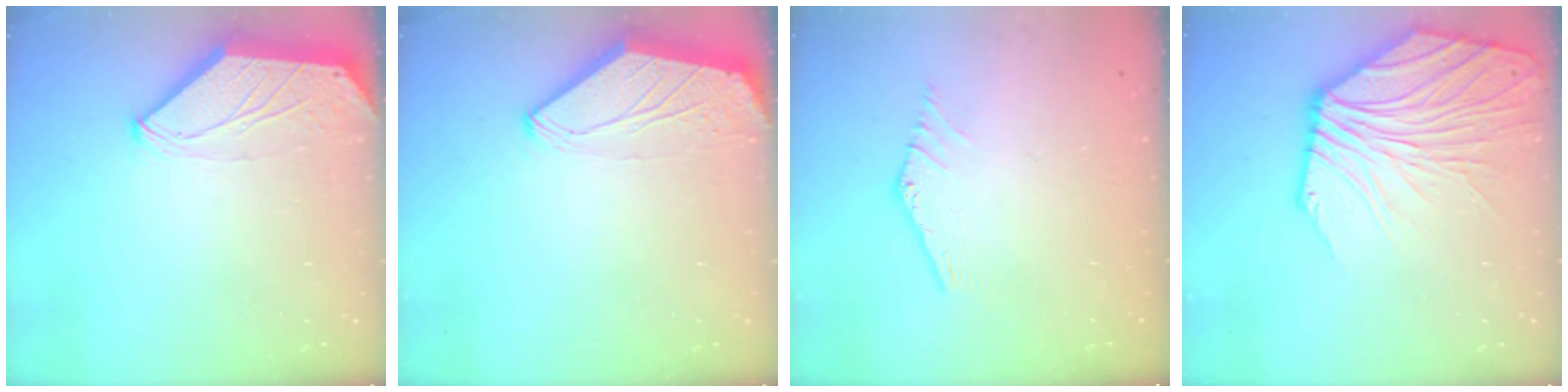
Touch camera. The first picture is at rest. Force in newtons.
{"total": 0.0}
{"total": 1.4, "press": 1.3, "slide": 0.1}
{"total": 10.2, "press": 10.1, "slide": 1.5}